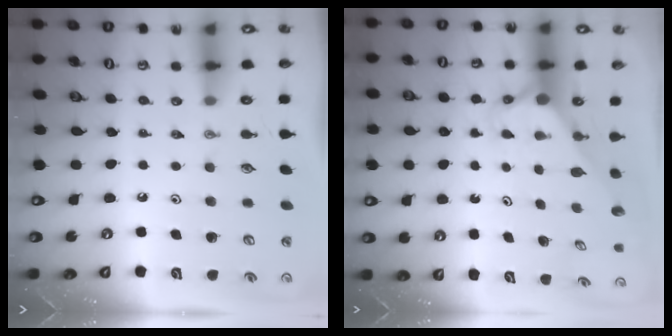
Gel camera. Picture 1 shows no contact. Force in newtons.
{"total": 2.7, "press": 2.7, "slide": 0.0}